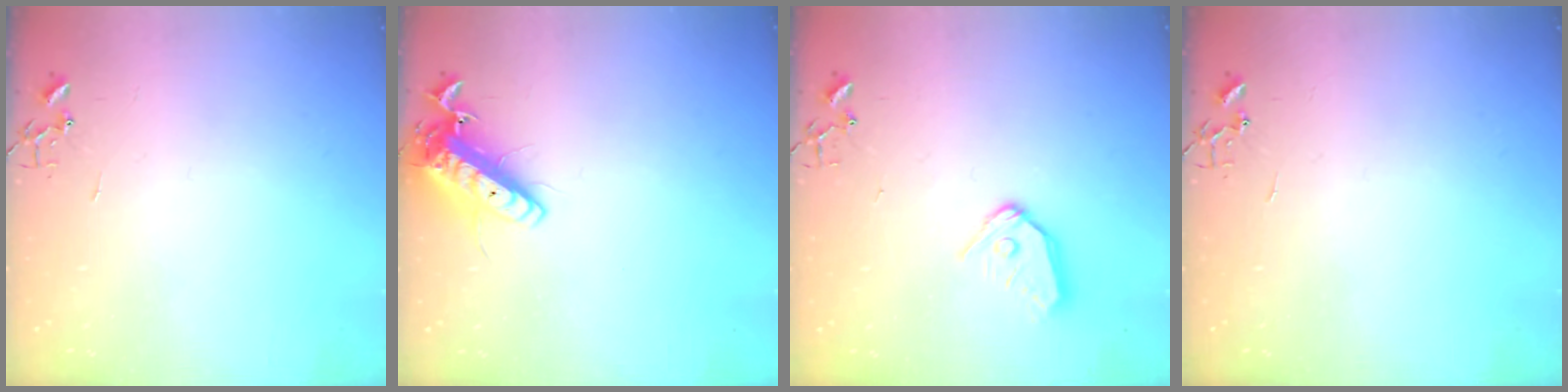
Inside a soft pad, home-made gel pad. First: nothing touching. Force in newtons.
{"total": 13.4, "press": 13.1, "slide": 2.5}
{"total": 10.7, "press": 10.6, "slide": 1.1}
{"total": 0.0}